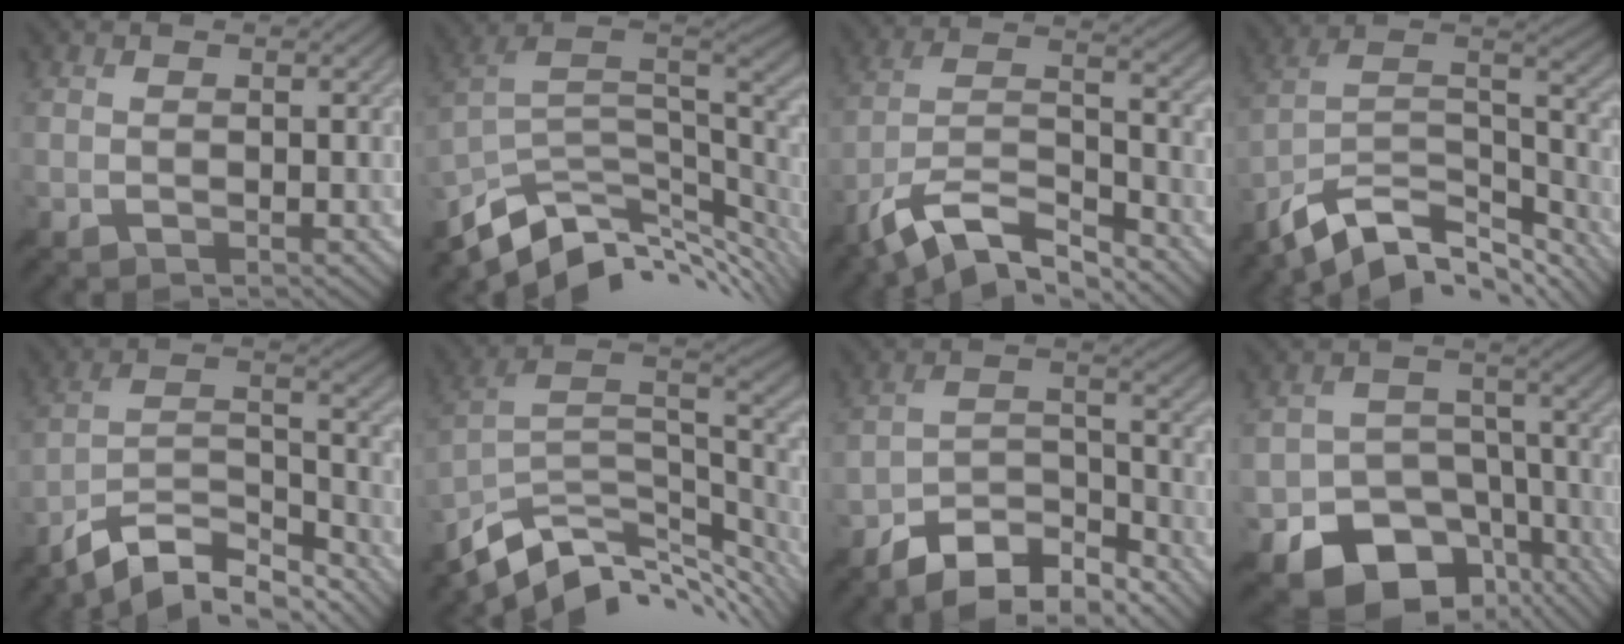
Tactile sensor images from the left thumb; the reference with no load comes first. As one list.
[{"total": 12.1, "force": [-6.0, 5.6, 8.9], "torque": [-0.199, -0.021, -0.096]}, {"total": 11.3, "force": [-8.7, 3.2, 6.5], "torque": [-0.125, 0.002, -0.174]}, {"total": 13.2, "force": [-9.6, 5.5, 7.2], "torque": [-0.168, -0.008, -0.163]}, {"total": 11.6, "force": [-9.3, 3.2, 6.2], "torque": [-0.120, 0.002, -0.174]}, {"total": 12.7, "force": [-7.4, 5.8, 8.5], "torque": [-0.195, -0.010, -0.123]}, {"total": 10.0, "force": [-8.1, 3.5, 4.6], "torque": [-0.069, 0.005, -0.155]}, {"total": 14.4, "force": [-8.7, 9.7, 6.0], "torque": [-0.116, -0.033, -0.129]}]